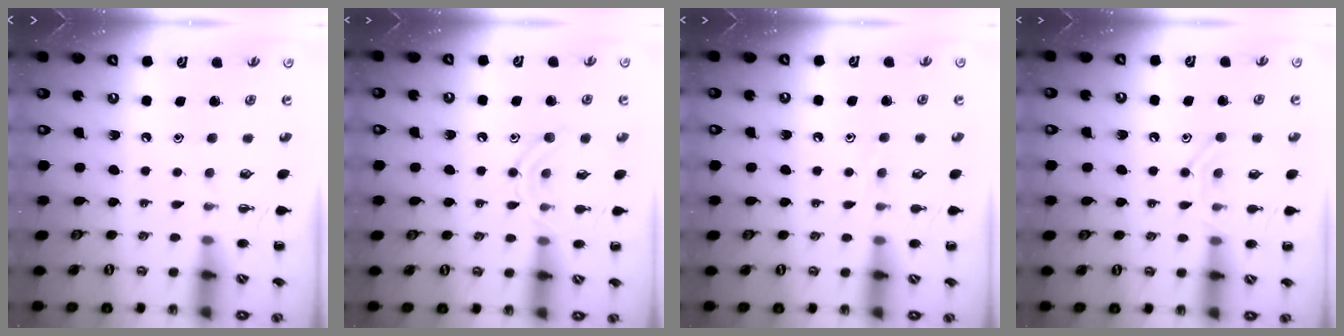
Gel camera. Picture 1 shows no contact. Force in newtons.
{"total": 10.2, "press": 10.2, "slide": 1.0}
{"total": 5.7, "press": 5.6, "slide": 1.0}
{"total": 9.3, "press": 9.3, "slide": 1.2}